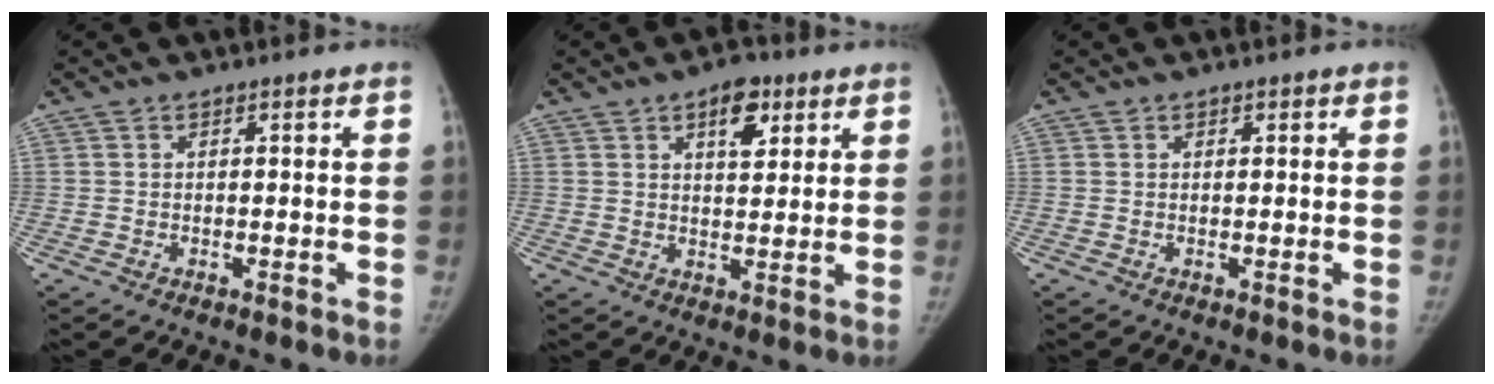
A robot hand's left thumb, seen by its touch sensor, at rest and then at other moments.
{"total": 6.6, "force": [3.4, 3.3, 4.7], "torque": [-0.047, -0.014, 0.046]}
{"total": 0.5, "force": [0.2, 0.3, 0.4], "torque": [-0.005, 0.000, 0.003]}